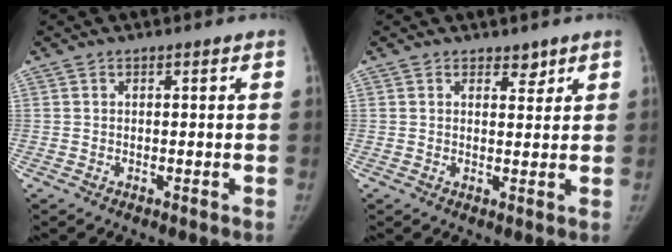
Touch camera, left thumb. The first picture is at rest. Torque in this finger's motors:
{"motor_torque": [-0.34, 0.22, 0.06, 0.42, -0.01]}